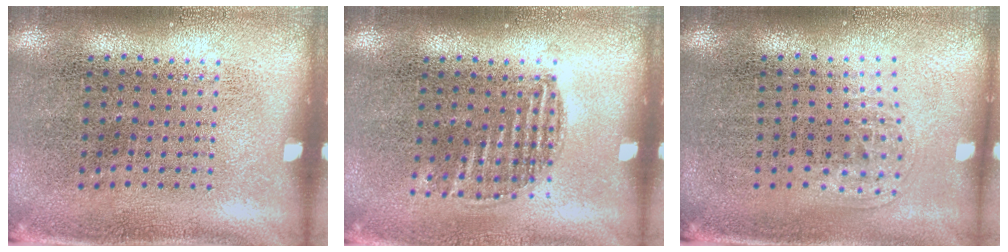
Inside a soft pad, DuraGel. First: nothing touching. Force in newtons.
{"total": 0.9, "press": 0.8, "slide": 0.3}
{"total": 1.0, "press": 0.7, "slide": 0.7}